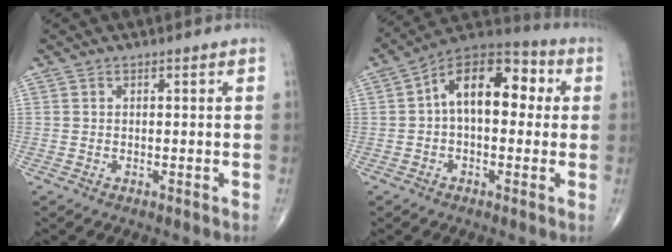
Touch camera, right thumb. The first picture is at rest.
{"total": 16.0, "force": [2.2, 8.9, 13.2], "torque": [-0.183, 0.049, 0.023]}